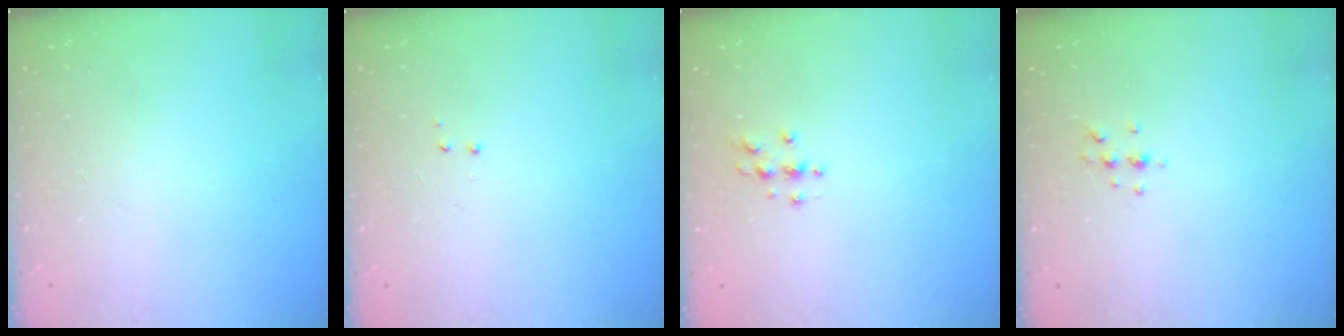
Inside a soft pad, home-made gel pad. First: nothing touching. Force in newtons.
{"total": 2.9, "press": 2.8, "slide": 0.6}
{"total": 3.7, "press": 3.7, "slide": 0.4}
{"total": 3.8, "press": 3.6, "slide": 1.1}